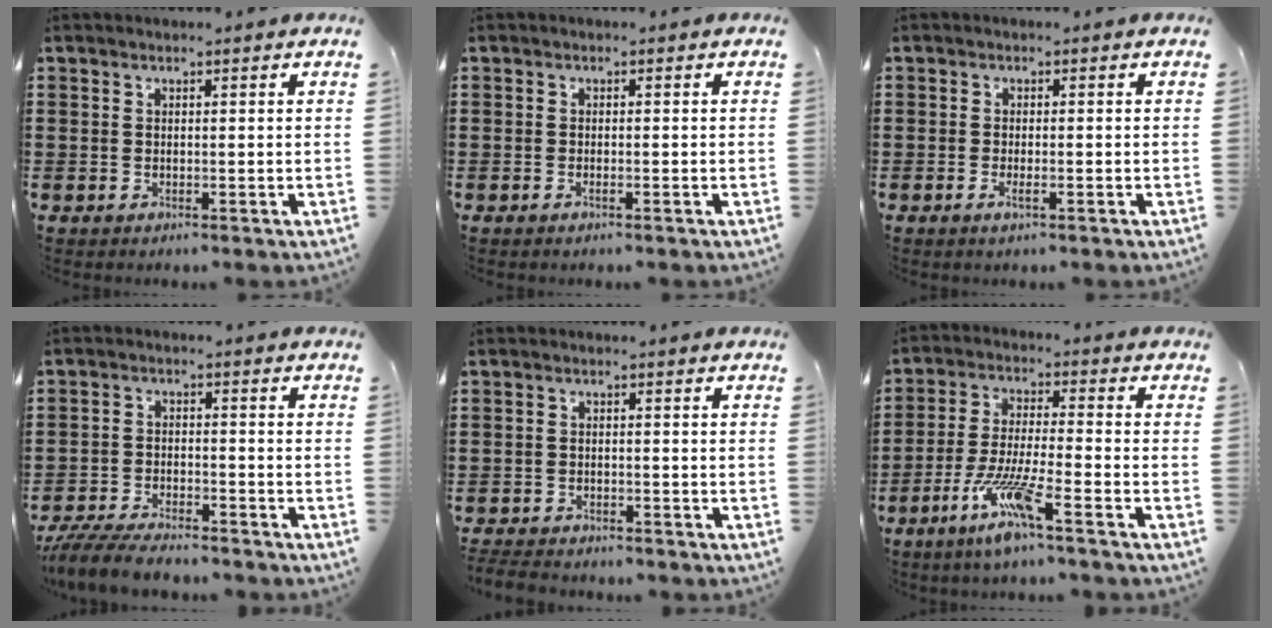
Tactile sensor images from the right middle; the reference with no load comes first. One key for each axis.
{"total": 0.5, "fx": -0.3, "fy": 0.0, "fz": 0.4, "tx": -0.008, "ty": -0.002, "tz": -0.005}
{"total": 1.3, "fx": -0.5, "fy": 0.3, "fz": 1.2, "tx": -0.022, "ty": -0.001, "tz": -0.009}
{"total": 5.6, "fx": -5.3, "fy": 0.9, "fz": 1.7, "tx": -0.046, "ty": -0.004, "tz": -0.107}
{"total": 2.8, "fx": -2.7, "fy": 0.5, "fz": 0.1, "tx": -0.007, "ty": 0.000, "tz": -0.059}
{"total": 8.3, "fx": -5.6, "fy": 0.5, "fz": 6.1, "tx": -0.130, "ty": -0.012, "tz": -0.109}